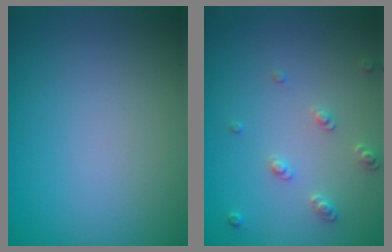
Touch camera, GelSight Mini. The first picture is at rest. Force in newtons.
{"total": 1.9, "press": 1.8, "slide": 0.5}